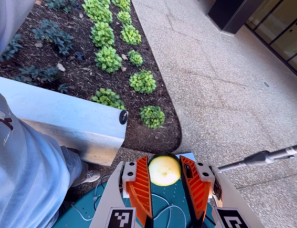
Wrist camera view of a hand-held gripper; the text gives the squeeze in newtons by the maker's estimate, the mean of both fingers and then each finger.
{"total": 10.6, "left": 11.6, "right": 9.5}